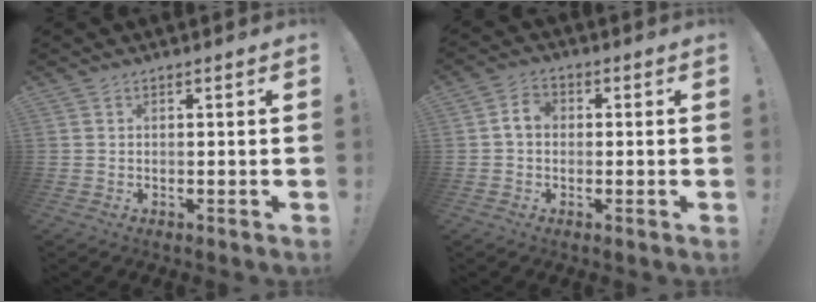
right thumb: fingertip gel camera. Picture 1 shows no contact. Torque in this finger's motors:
{"motor_torque": [0.75, 0.92, 0.53, -0.12, 0.03]}